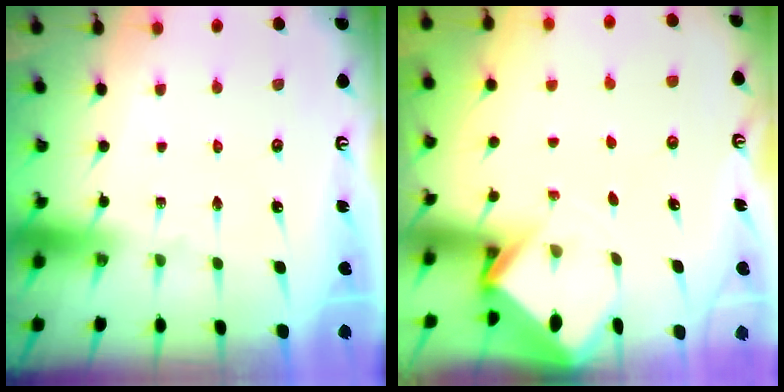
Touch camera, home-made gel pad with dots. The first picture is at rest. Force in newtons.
{"total": 2.9, "press": 2.9, "slide": 0.2}